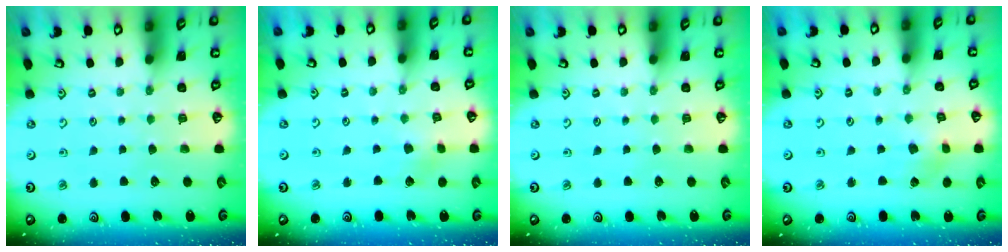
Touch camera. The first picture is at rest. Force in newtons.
{"total": 3.4, "press": 3.4, "slide": 0.4}
{"total": 0.0}
{"total": 2.4, "press": 2.3, "slide": 0.5}